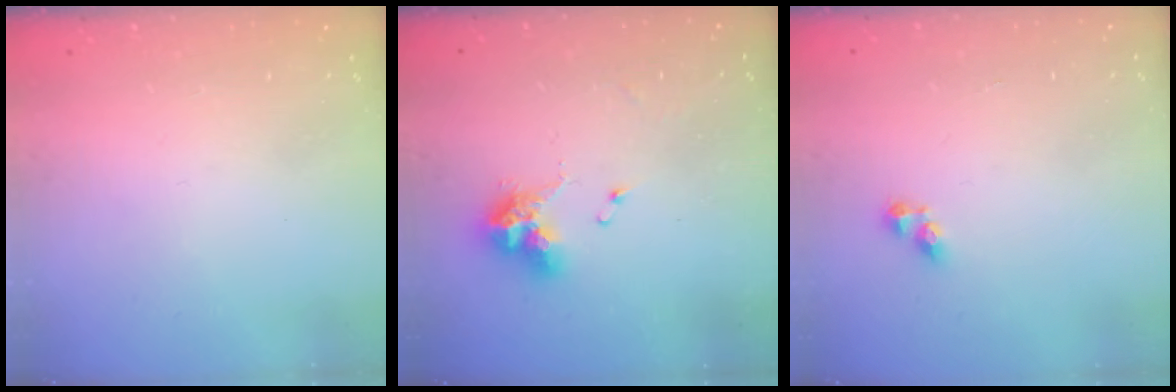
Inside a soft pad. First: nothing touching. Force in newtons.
{"total": 9.7, "press": 9.6, "slide": 1.2}
{"total": 4.1, "press": 4.1, "slide": 0.5}